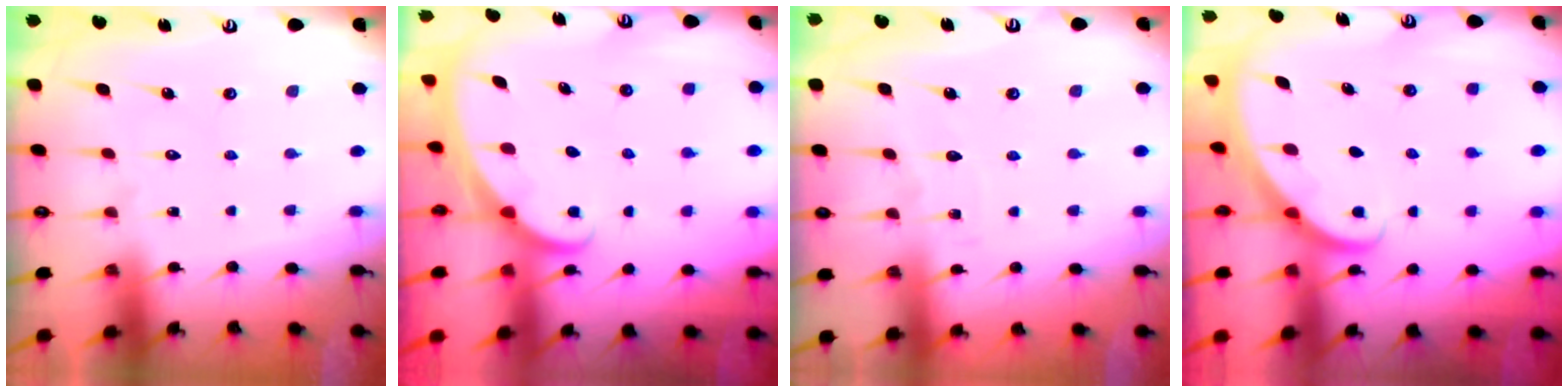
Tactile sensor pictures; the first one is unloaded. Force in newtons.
{"total": 1.7, "press": 1.7, "slide": 0.1}
{"total": 2.8, "press": 2.8, "slide": 0.4}
{"total": 2.2, "press": 2.2, "slide": 0.2}